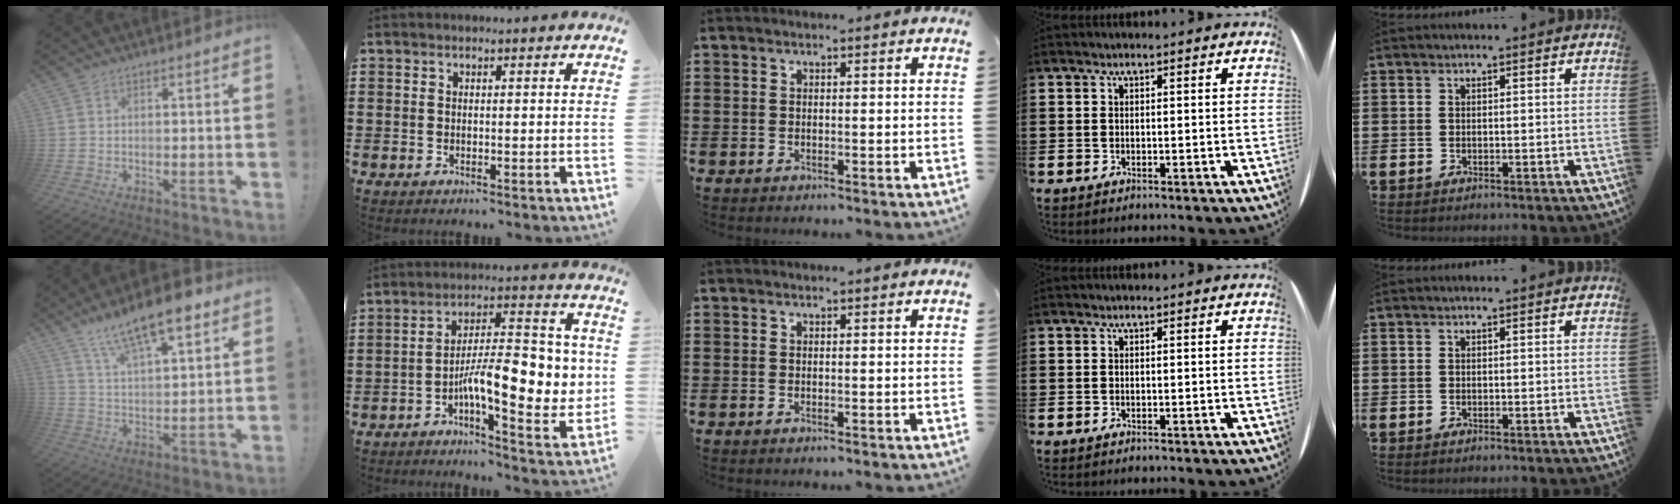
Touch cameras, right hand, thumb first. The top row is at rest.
{"thumb": {"total": 14.0, "force": [10.2, 4.0, 8.7], "torque": [-0.153, -0.061, 0.177]}, "index": {"total": 12.3, "force": [-2.1, 4.8, 11.2], "torque": [-0.171, -0.004, -0.035]}}